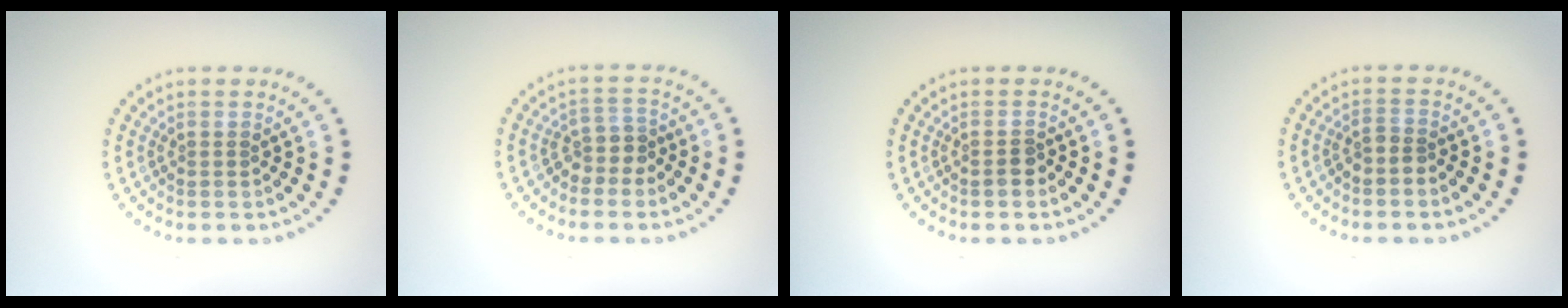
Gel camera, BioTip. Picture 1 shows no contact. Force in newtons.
{"total": 2.3, "press": 1.8, "slide": 1.5}
{"total": 1.3, "press": 1.1, "slide": 0.6}
{"total": 1.4, "press": 1.2, "slide": 0.8}